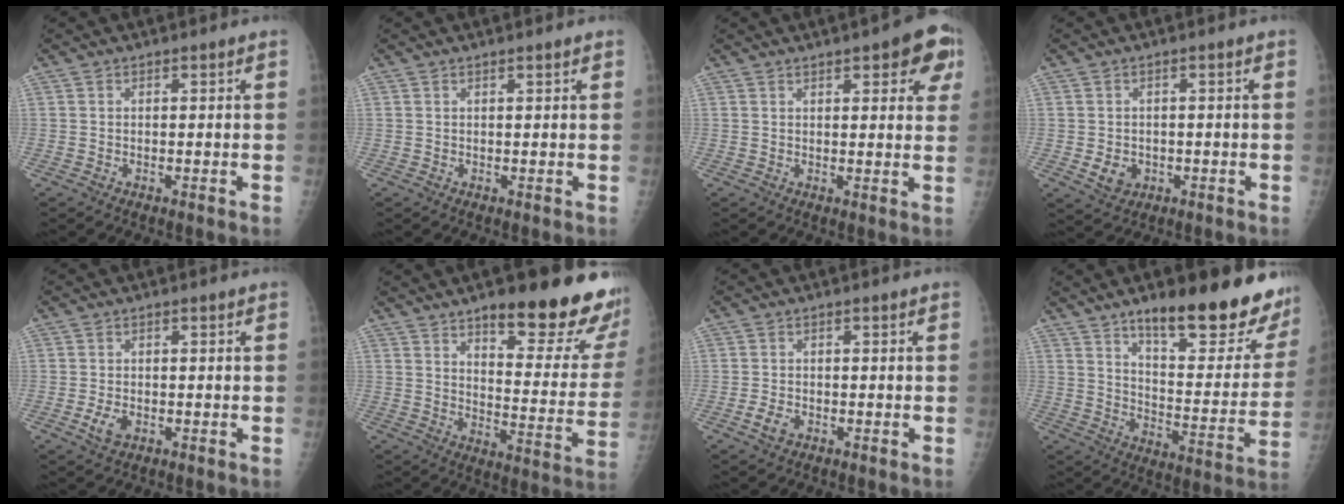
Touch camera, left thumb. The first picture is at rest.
{"total": 0.9, "force": [0.7, 0.1, 0.6], "torque": [-0.006, 0.000, 0.011]}
{"total": 9.0, "force": [4.5, 3.0, 7.2], "torque": [-0.057, -0.009, 0.046]}
{"total": 3.8, "force": [-0.8, 3.2, 1.9], "torque": [-0.020, 0.001, -0.003]}
{"total": 3.0, "force": [-1.0, 1.8, 2.1], "torque": [-0.042, -0.001, -0.017]}
{"total": 23.5, "force": [15.7, 6.5, 16.2], "torque": [-0.171, -0.085, 0.210]}
{"total": 2.7, "force": [-1.3, 1.8, 1.7], "torque": [-0.033, 0.002, -0.021]}
{"total": 23.9, "force": [17.2, 6.8, 15.1], "torque": [-0.162, -0.095, 0.243]}